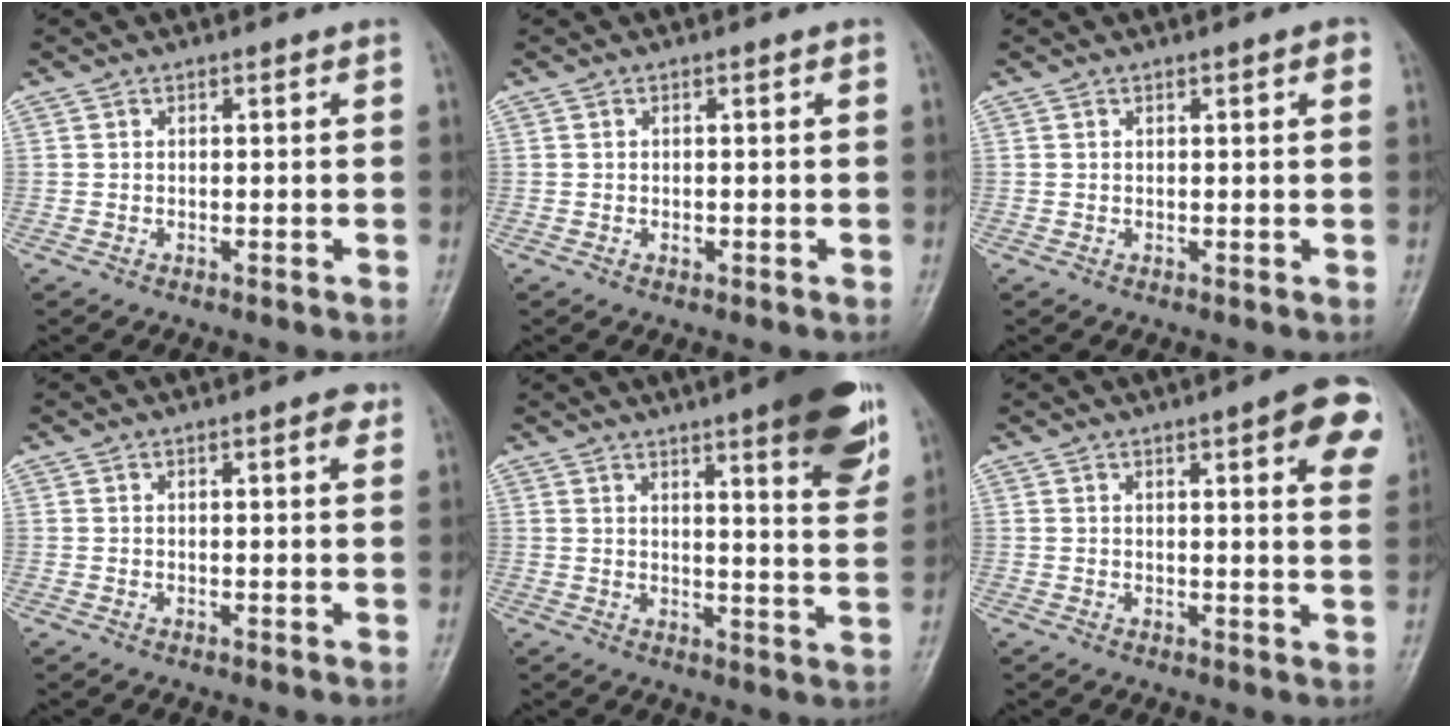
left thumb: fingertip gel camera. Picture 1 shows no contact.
{"total": 0.9, "force": [-0.2, 0.6, 0.7], "torque": [-0.008, 0.006, -0.001]}
{"total": 1.6, "force": [0.7, 0.3, 1.4], "torque": [-0.017, 0.001, 0.008]}
{"total": 2.2, "force": [1.1, 0.5, 1.8], "torque": [-0.020, -0.001, 0.012]}
{"total": 14.5, "force": [8.2, 2.7, 11.6], "torque": [-0.131, -0.041, 0.106]}
{"total": 10.1, "force": [4.5, 2.3, 8.7], "torque": [-0.081, -0.011, 0.048]}